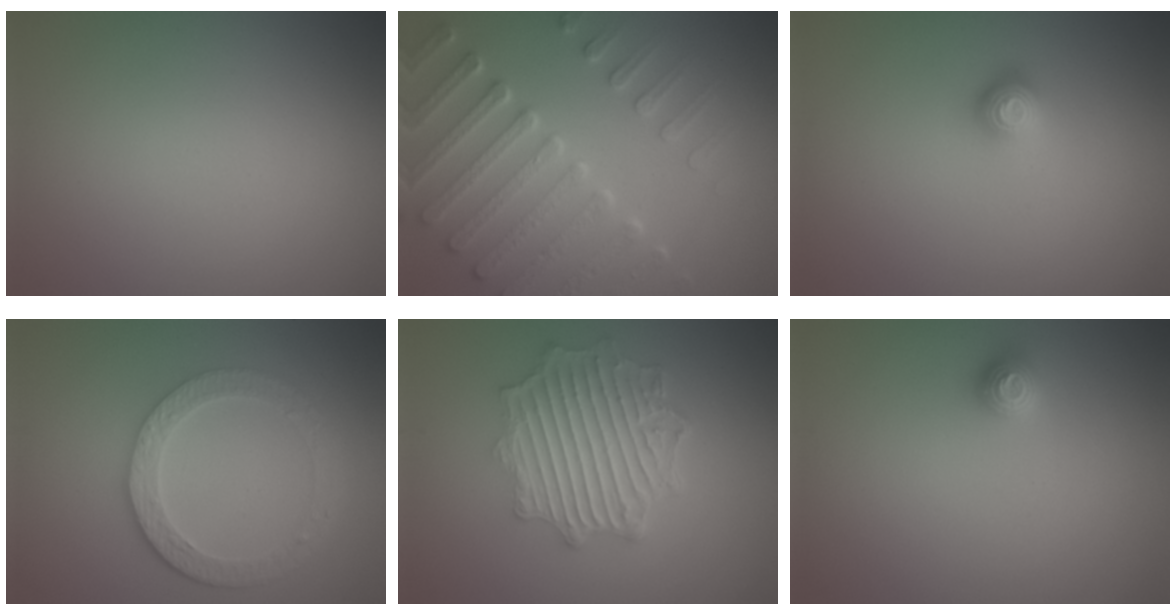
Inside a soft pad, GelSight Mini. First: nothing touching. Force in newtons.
{"total": 7.3, "press": 5.7, "slide": 4.6}
{"total": 1.7, "press": 1.3, "slide": 1.2}
{"total": 4.3, "press": 3.3, "slide": 2.7}
{"total": 6.4, "press": 5.3, "slide": 3.5}
{"total": 1.2, "press": 1.1, "slide": 0.2}